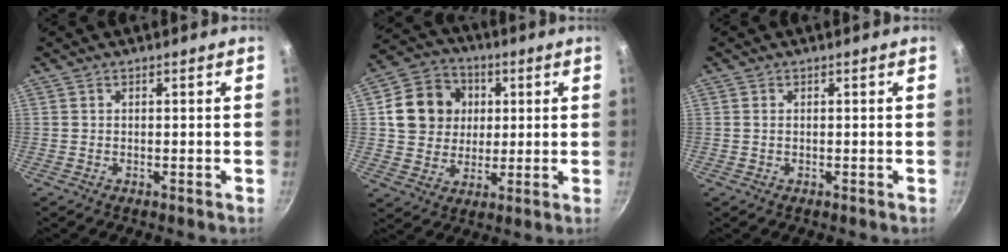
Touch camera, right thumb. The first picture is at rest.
{"total": 12.8, "force": [2.6, 11.2, 5.5], "torque": [-0.071, 0.014, 0.040]}
{"total": 0.6, "force": [0.0, 0.4, 0.4], "torque": [-0.007, 0.001, 0.000]}